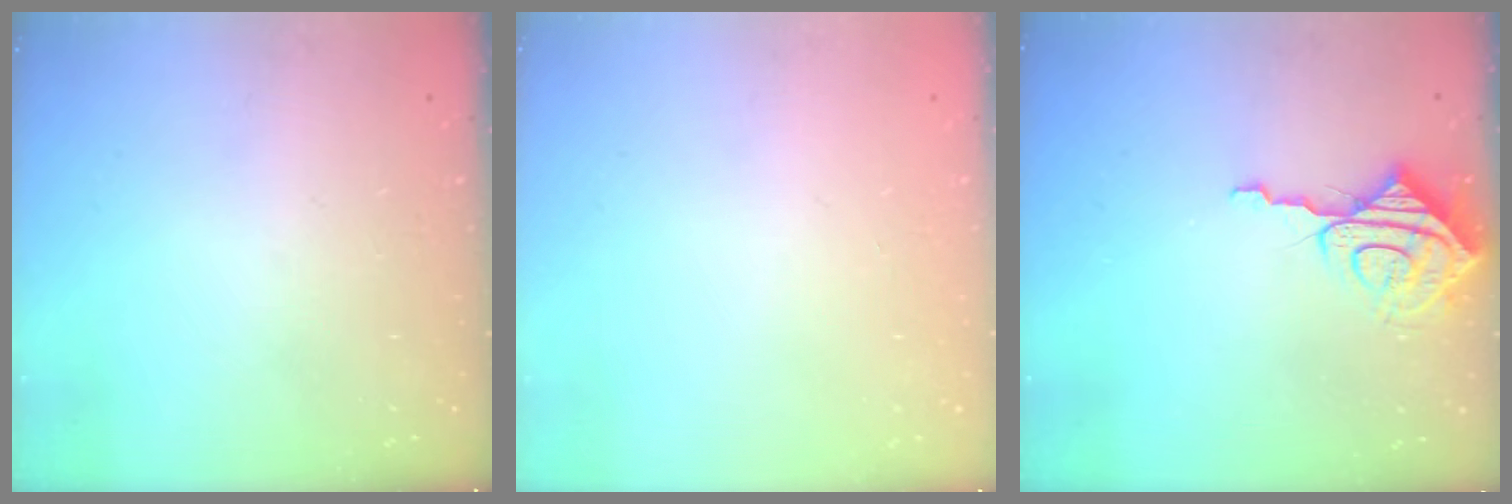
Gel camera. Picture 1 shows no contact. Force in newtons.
{"total": 0.0}
{"total": 9.0, "press": 8.9, "slide": 0.8}